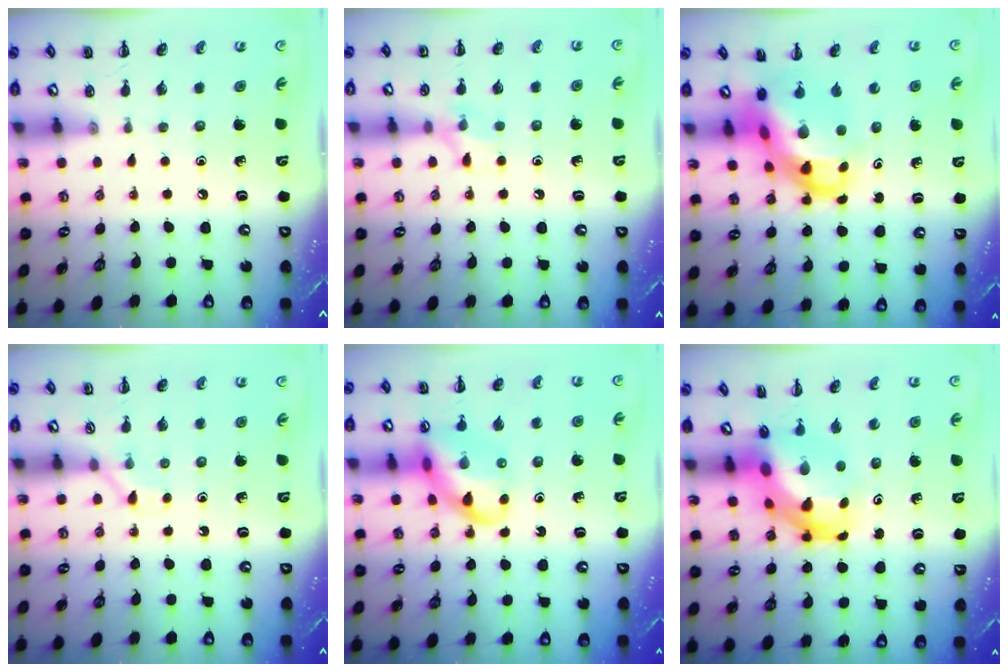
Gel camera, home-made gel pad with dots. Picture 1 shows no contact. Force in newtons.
{"total": 7.5, "press": 7.4, "slide": 1.4}
{"total": 9.8, "press": 9.4, "slide": 2.7}
{"total": 2.6, "press": 2.5, "slide": 0.9}
{"total": 13.2, "press": 12.8, "slide": 3.3}
{"total": 6.2, "press": 5.9, "slide": 1.6}